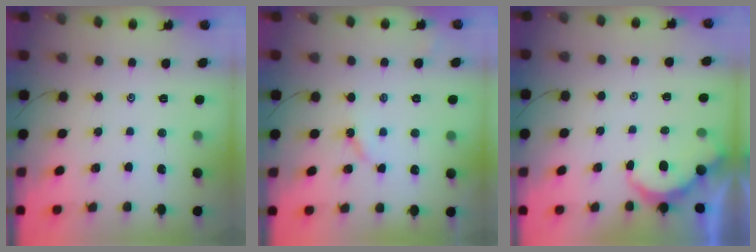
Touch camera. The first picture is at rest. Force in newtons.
{"total": 3.3, "press": 3.3, "slide": 0.5}
{"total": 2.7, "press": 2.7, "slide": 0.3}